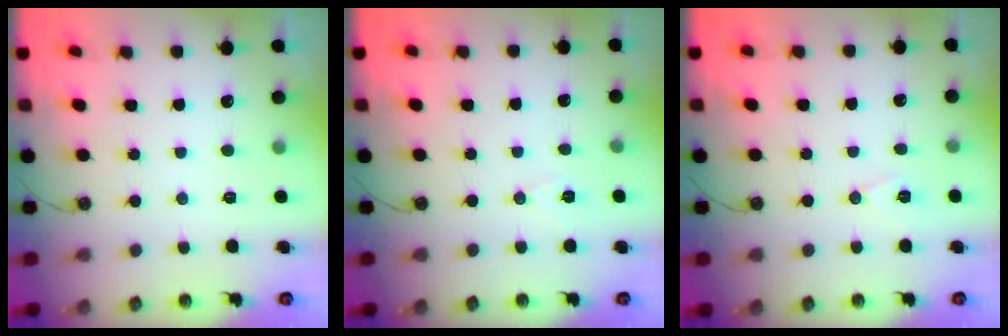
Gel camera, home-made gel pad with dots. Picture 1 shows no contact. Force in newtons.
{"total": 6.3, "press": 4.4, "slide": 4.5}
{"total": 7.0, "press": 5.3, "slide": 4.6}